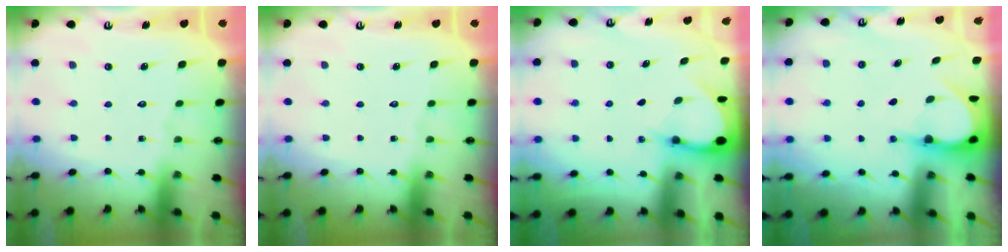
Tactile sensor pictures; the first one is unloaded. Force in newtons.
{"total": 0.0}
{"total": 3.6, "press": 3.6, "slide": 0.2}
{"total": 4.8, "press": 4.8, "slide": 0.3}